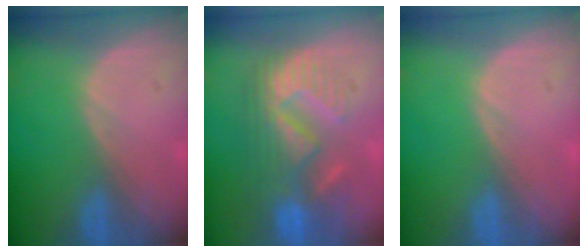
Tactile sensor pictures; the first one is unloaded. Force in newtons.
{"total": 9.8, "press": 9.5, "slide": 2.5}
{"total": 0.0}